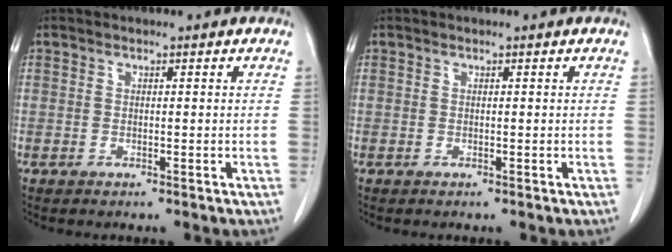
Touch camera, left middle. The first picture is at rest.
{"total": 0.0}